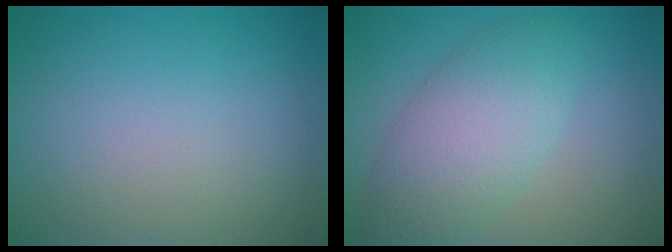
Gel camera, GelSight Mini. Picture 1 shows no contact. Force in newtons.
{"total": 5.6, "press": 5.6, "slide": 0.2}